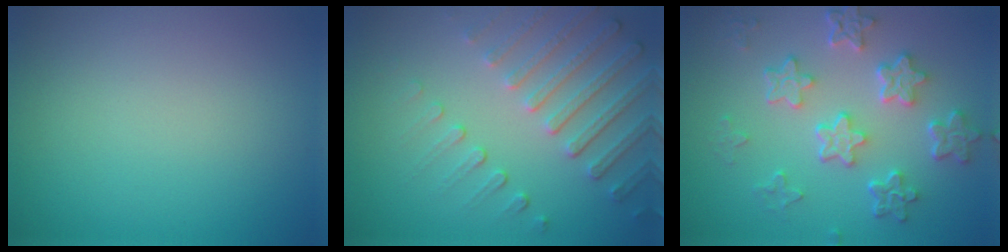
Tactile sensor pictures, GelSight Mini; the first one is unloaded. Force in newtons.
{"total": 5.0, "press": 3.8, "slide": 3.3}
{"total": 5.6, "press": 4.3, "slide": 3.6}